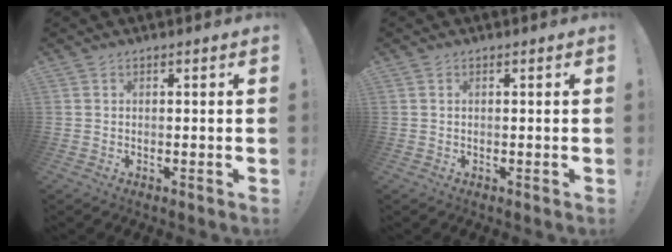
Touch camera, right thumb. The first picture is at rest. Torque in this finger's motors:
{"motor_torque": [-0.14, 0.00, 0.17, 0.00, 0.03]}